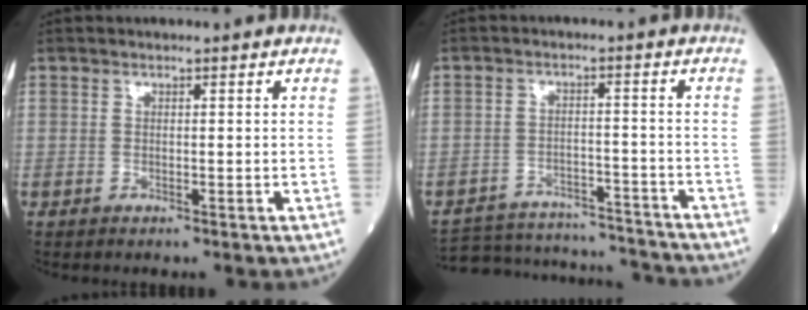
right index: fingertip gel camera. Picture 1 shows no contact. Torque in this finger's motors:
{"motor_torque": [-0.90, -0.31, -1.06, -0.21]}